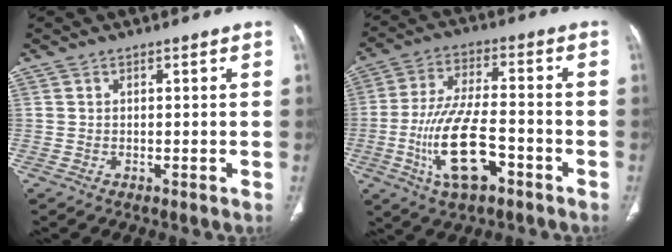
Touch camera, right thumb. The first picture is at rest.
{"total": 14.4, "force": [-5.2, 5.8, 12.1], "torque": [-0.239, 0.025, -0.091]}